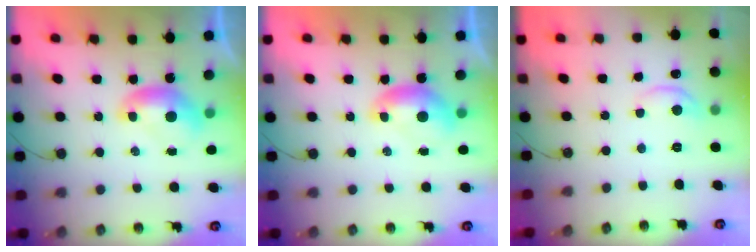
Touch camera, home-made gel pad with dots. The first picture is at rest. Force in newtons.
{"total": 0.0}
{"total": 3.0, "press": 2.9, "slide": 0.5}